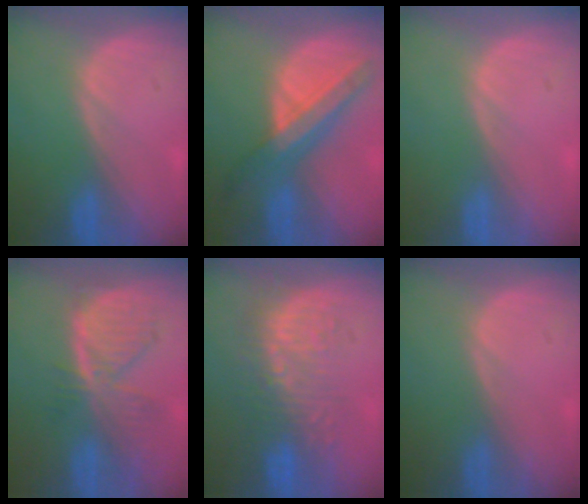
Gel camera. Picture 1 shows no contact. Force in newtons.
{"total": 8.1, "press": 7.2, "slide": 3.7}
{"total": 0.0}
{"total": 7.9, "press": 6.9, "slide": 3.9}
{"total": 8.9, "press": 8.6, "slide": 2.0}
{"total": 0.0}